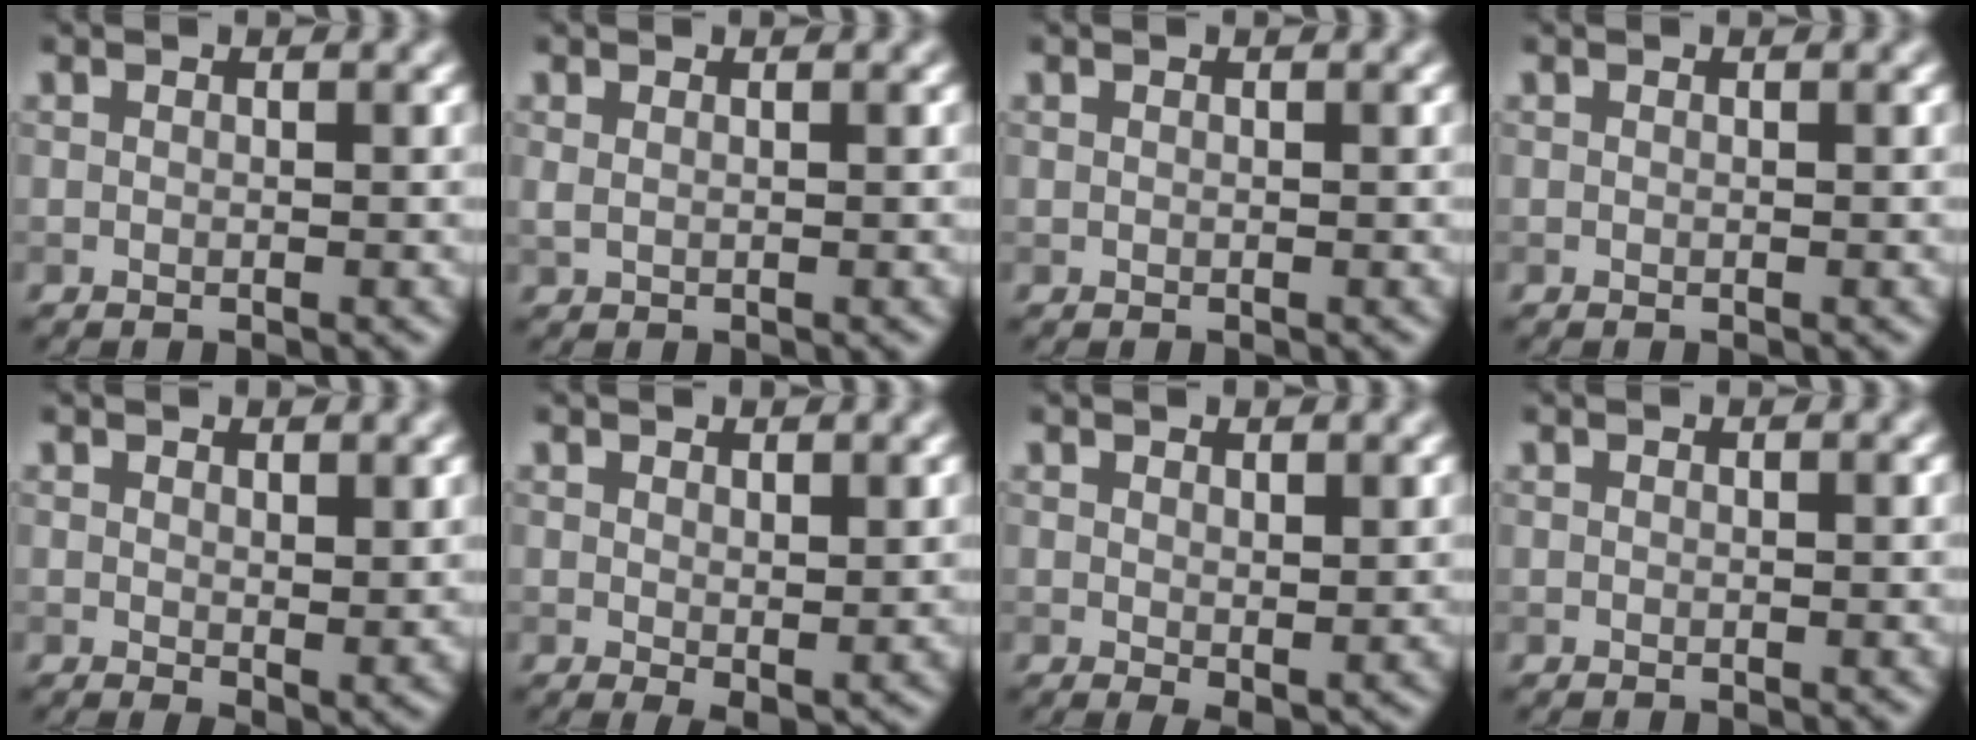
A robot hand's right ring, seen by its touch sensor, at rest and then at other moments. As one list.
[{"total": 0.6, "force": [0.4, 0.2, 0.4], "torque": [-0.011, 0.001, 0.009]}, {"total": 0.0}, {"total": 0.0}, {"total": 2.3, "force": [1.0, 1.2, 1.7], "torque": [-0.024, -0.011, 0.023]}, {"total": 1.8, "force": [0.6, 0.8, 1.4], "torque": [-0.022, -0.009, 0.017]}, {"total": 1.7, "force": [0.6, 0.8, 1.3], "torque": [-0.020, -0.008, 0.016]}, {"total": 0.0}]